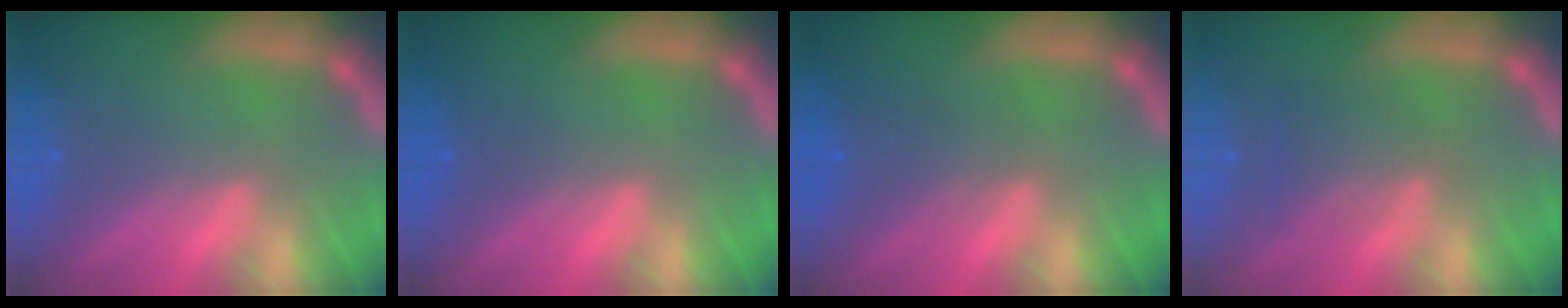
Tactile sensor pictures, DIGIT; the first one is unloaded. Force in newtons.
{"total": 1.0}
{"total": 2.5}
{"total": 3.0}